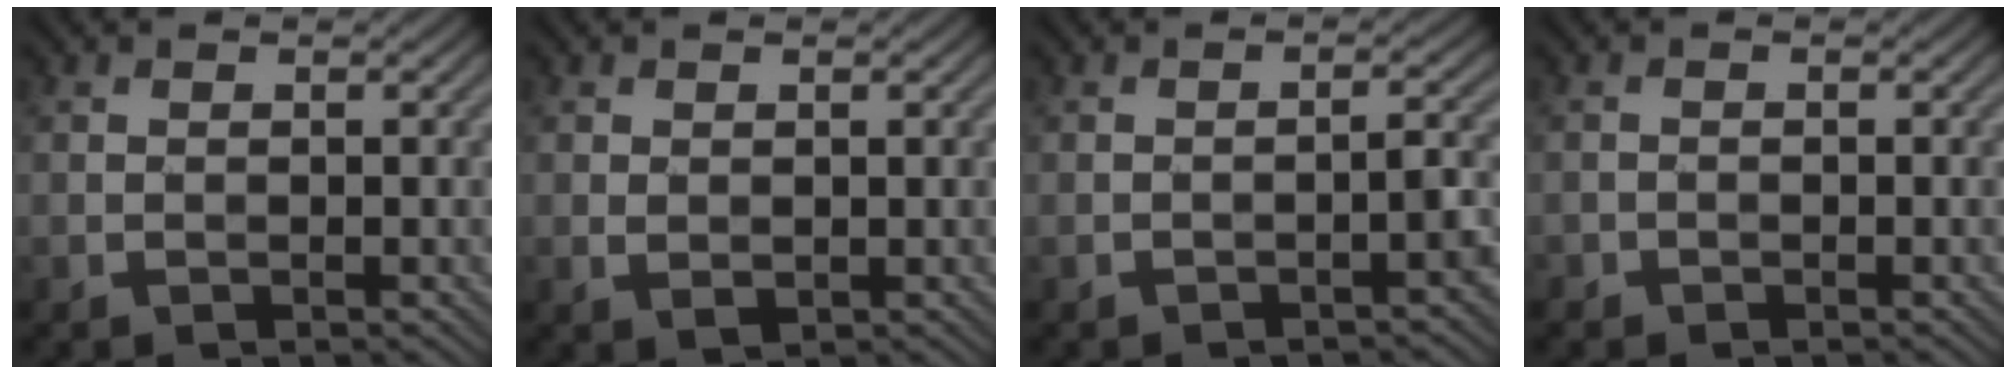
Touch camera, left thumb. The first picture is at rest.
{"total": 1.4, "force": [0.2, 1.0, 1.0], "torque": [-0.022, -0.004, 0.008]}
{"total": 2.1, "force": [-1.4, 0.3, 1.5], "torque": [-0.022, 0.012, -0.022]}
{"total": 0.6, "force": [-0.5, 0.3, 0.0], "torque": [0.001, -0.002, -0.010]}